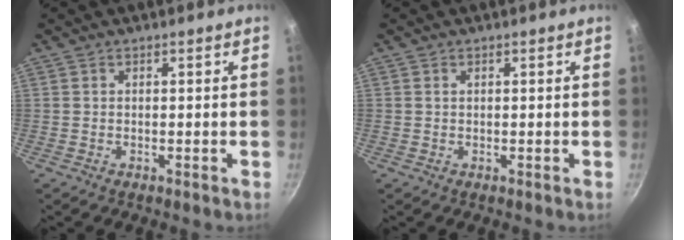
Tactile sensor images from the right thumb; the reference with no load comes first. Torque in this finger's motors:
{"motor_torque": [-0.13, -0.34, 0.12, 0.43, -0.04]}